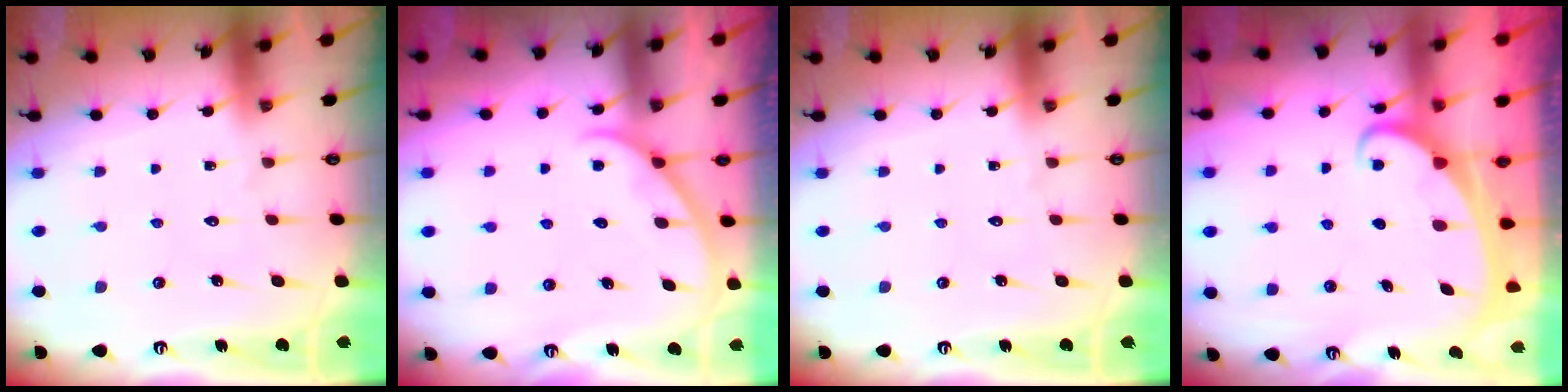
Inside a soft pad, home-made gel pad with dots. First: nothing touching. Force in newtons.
{"total": 3.9, "press": 3.9, "slide": 0.5}
{"total": 0.0}
{"total": 2.0, "press": 2.0, "slide": 0.2}